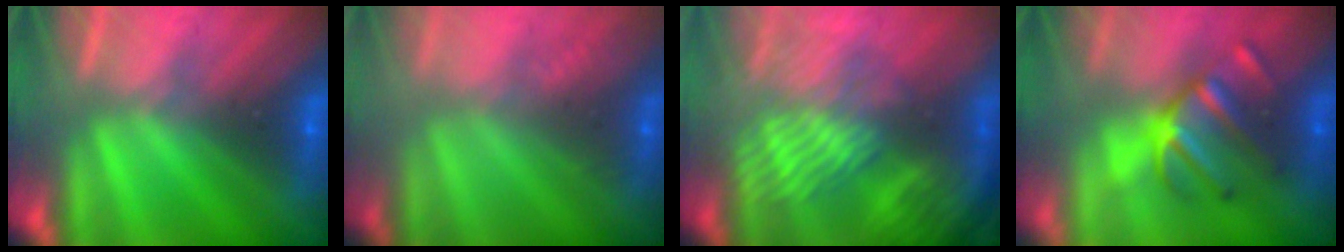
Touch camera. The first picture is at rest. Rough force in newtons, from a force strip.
{"total": 2.5}
{"total": 8.4}
{"total": 2.8}